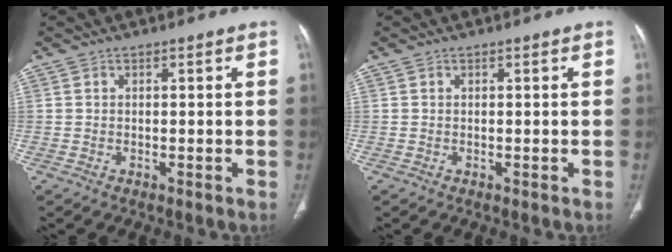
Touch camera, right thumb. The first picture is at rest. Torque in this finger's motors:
{"motor_torque": [0.18, 0.37, 0.16, 0.13, 0.04]}